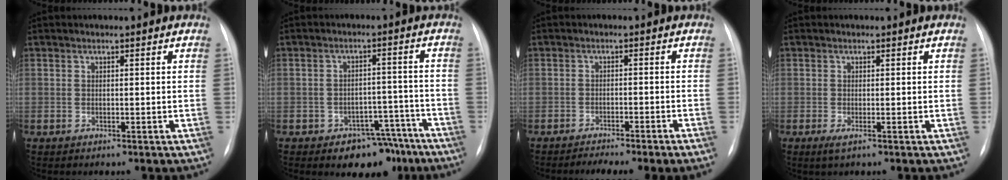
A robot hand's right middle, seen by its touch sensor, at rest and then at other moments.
{"total": 7.6, "force": [-5.5, 4.3, 2.9], "torque": [-0.010, 0.029, -0.072]}
{"total": 5.7, "force": [-4.5, -0.9, 3.5], "torque": [-0.040, -0.005, -0.065]}
{"total": 1.2, "force": [-0.6, 0.1, 1.1], "torque": [-0.020, -0.003, -0.011]}